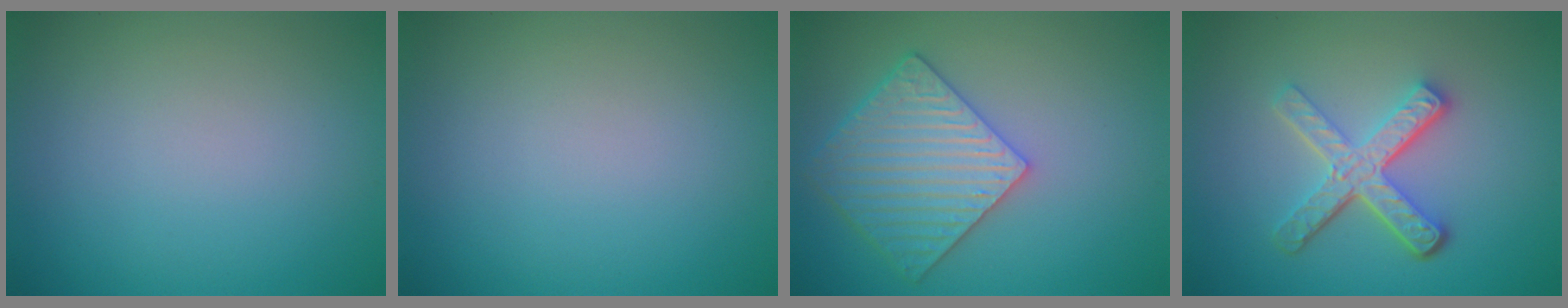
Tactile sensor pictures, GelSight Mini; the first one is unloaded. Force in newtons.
{"total": 0.0}
{"total": 5.6, "press": 4.9, "slide": 2.6}
{"total": 5.1, "press": 3.5, "slide": 3.7}